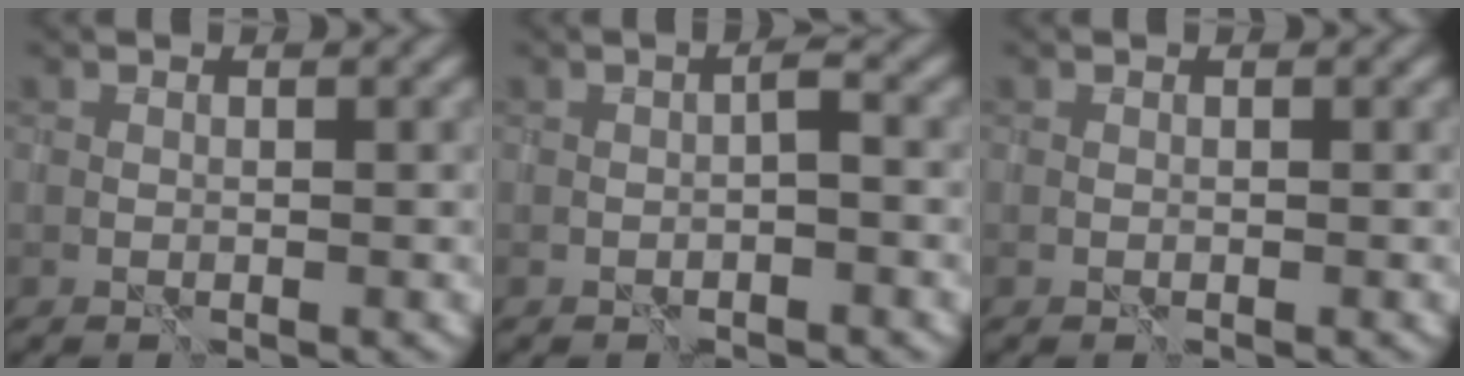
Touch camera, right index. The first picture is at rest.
{"total": 1.3, "force": [-0.5, 0.1, 1.2], "torque": [-0.021, 0.004, -0.008]}
{"total": 0.0}